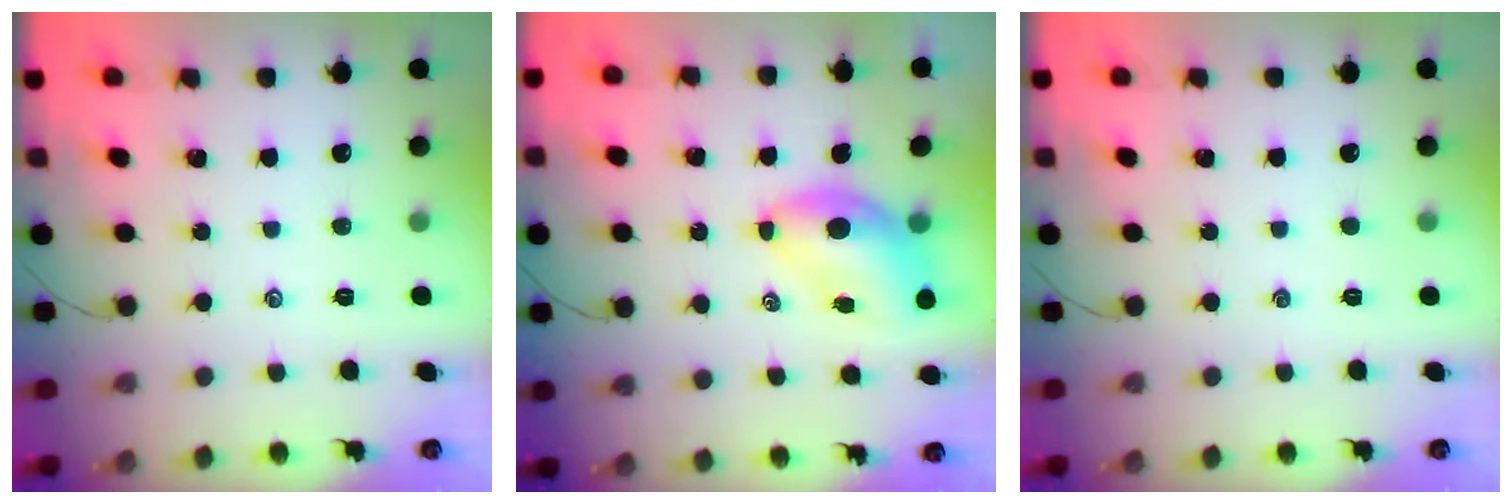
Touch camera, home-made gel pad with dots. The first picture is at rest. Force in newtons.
{"total": 8.3, "press": 8.0, "slide": 2.2}
{"total": 0.0}